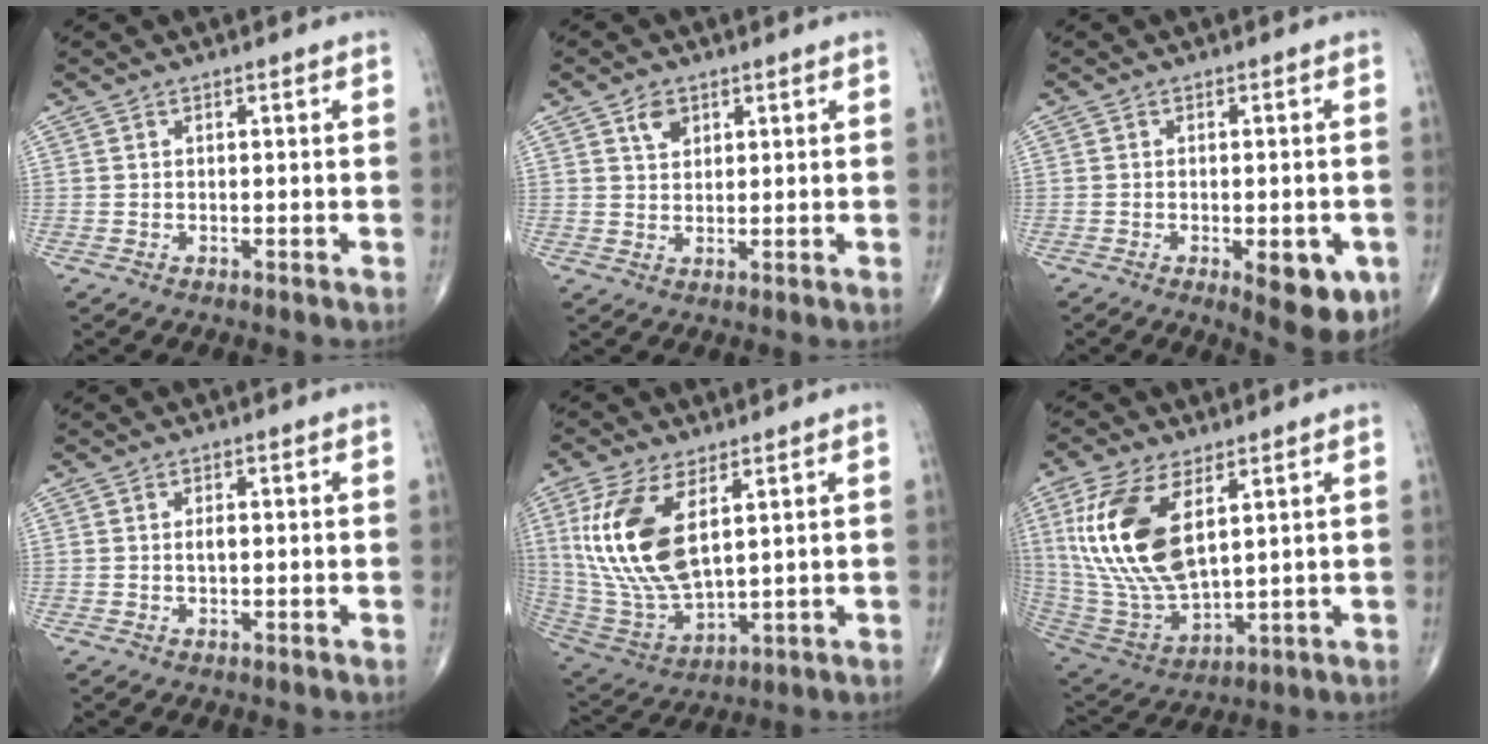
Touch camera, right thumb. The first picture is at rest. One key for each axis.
{"total": 3.5, "fx": 1.8, "fy": 2.4, "fz": 1.8, "tx": -0.019, "ty": -0.010, "tz": 0.033}
{"total": 9.1, "fx": -3.2, "fy": 3.5, "fz": 7.8, "tx": -0.077, "ty": -0.005, "tz": -0.034}
{"total": 1.5, "fx": 0.0, "fy": 0.7, "fz": 1.3, "tx": -0.021, "ty": 0.000, "tz": 0.000}
{"total": 17.2, "fx": 5.1, "fy": 8.1, "fz": 14.3, "tx": -0.297, "ty": -0.023, "tz": 0.114}
{"total": 19.2, "fx": 5.9, "fy": 9.2, "fz": 15.7, "tx": -0.323, "ty": -0.027, "tz": 0.125}